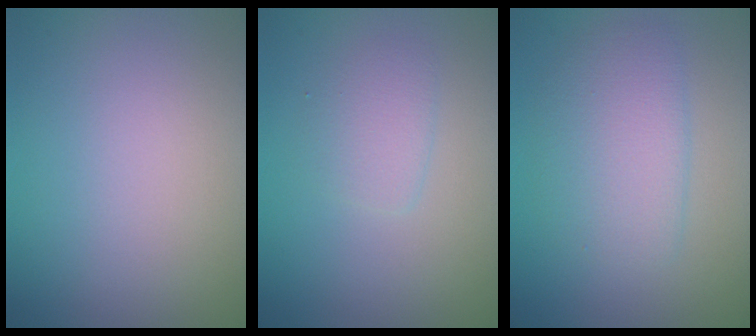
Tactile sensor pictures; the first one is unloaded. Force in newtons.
{"total": 1.7, "press": 1.7, "slide": 0.1}
{"total": 3.8, "press": 3.8, "slide": 0.1}